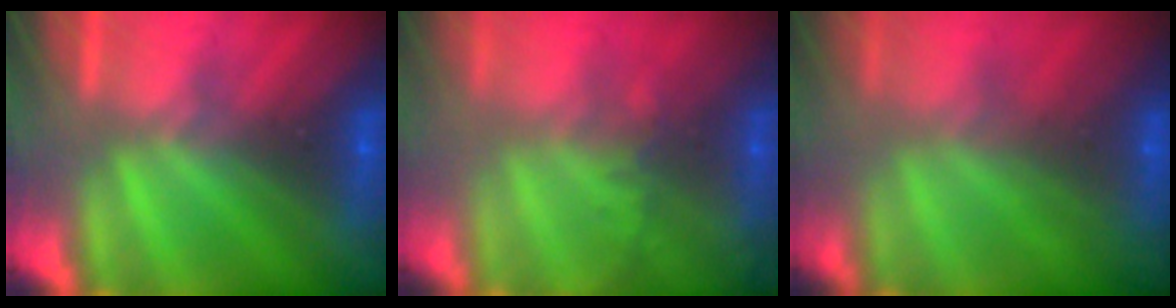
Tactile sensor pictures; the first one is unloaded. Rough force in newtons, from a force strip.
{"total": 7.2}
{"total": 9.4}